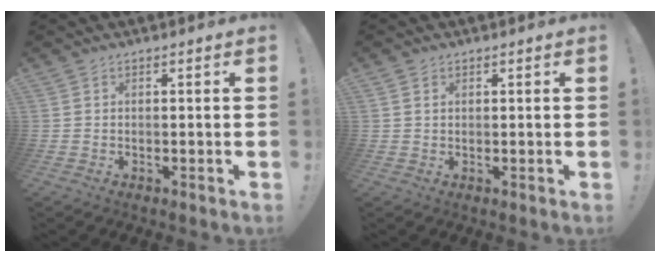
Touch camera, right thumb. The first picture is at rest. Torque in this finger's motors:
{"motor_torque": [-0.03, 0.06, 0.17, 0.04, -0.01]}